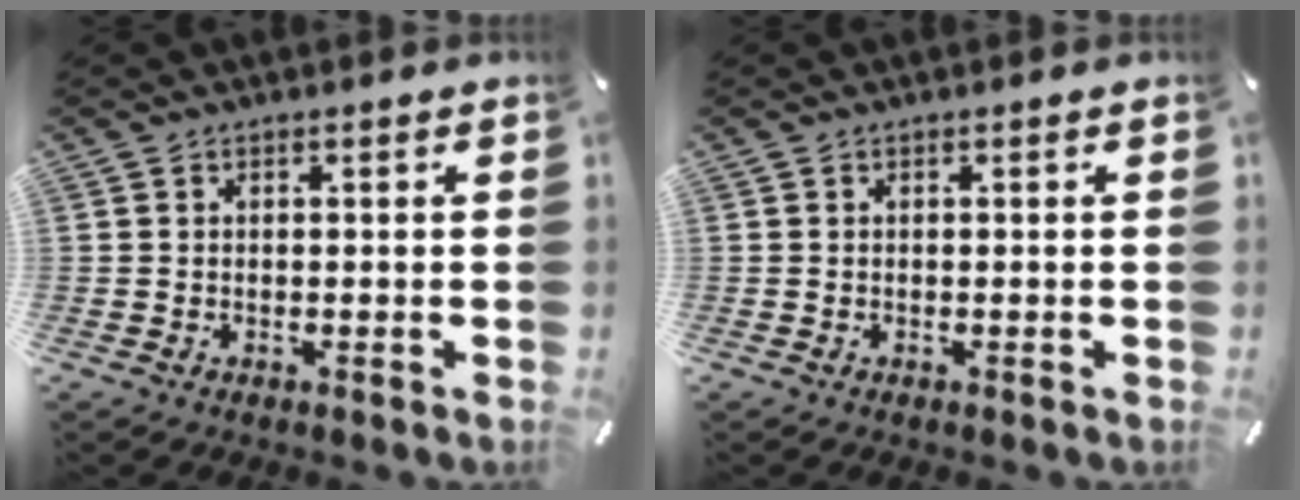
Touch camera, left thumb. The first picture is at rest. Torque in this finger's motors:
{"motor_torque": [-0.02, -0.01, 0.01, 0.01, 0.00]}